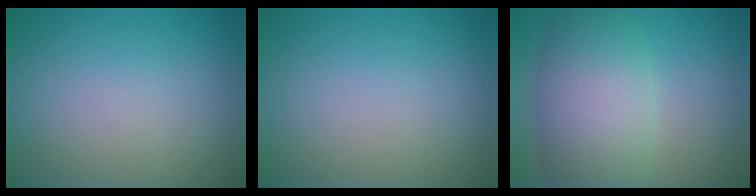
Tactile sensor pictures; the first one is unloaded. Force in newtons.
{"total": 0.0}
{"total": 7.9, "press": 7.9, "slide": 0.5}